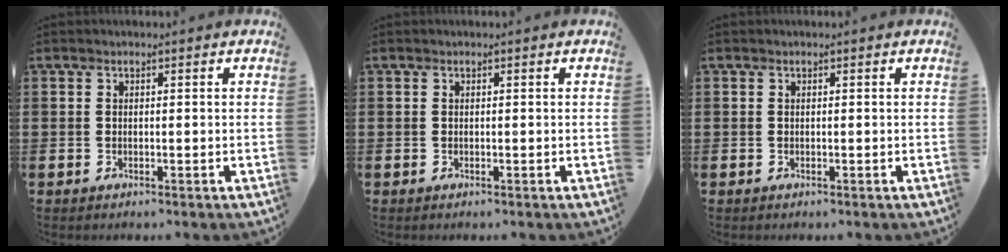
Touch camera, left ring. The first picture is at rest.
{"total": 0.0}
{"total": 0.0}